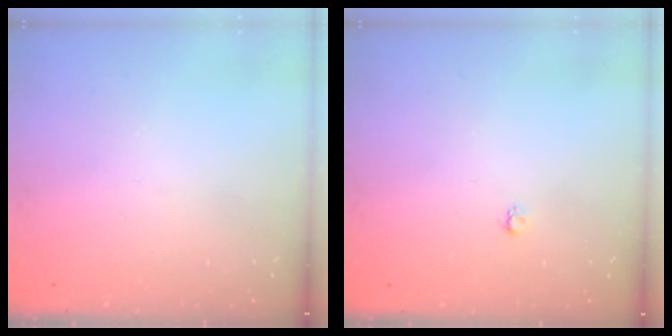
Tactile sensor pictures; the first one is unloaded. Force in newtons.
{"total": 2.6, "press": 2.6, "slide": 0.4}